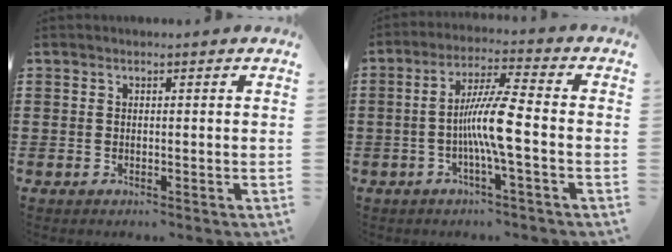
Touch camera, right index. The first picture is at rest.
{"total": 8.1, "force": [-1.5, 0.3, 7.9], "torque": [-0.153, -0.006, -0.036]}